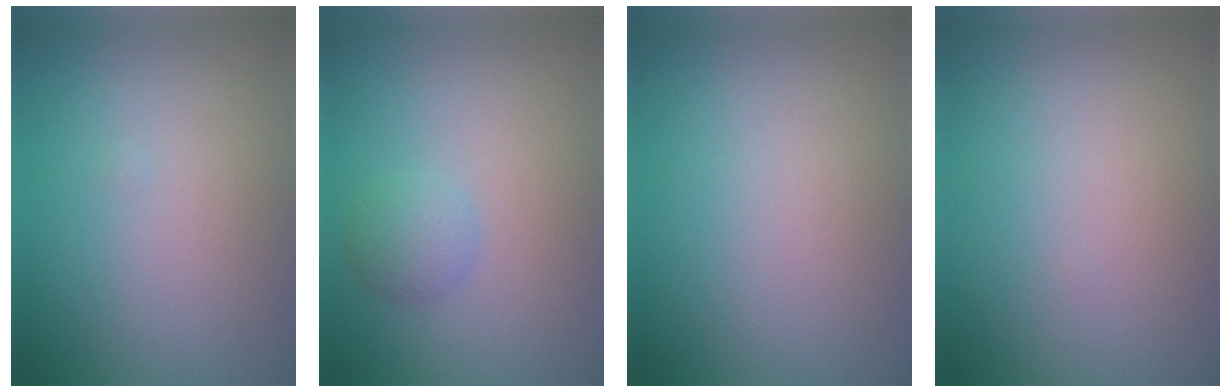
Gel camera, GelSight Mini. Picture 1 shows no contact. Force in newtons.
{"total": 2.1, "press": 2.1, "slide": 0.2}
{"total": 0.0}
{"total": 0.0}